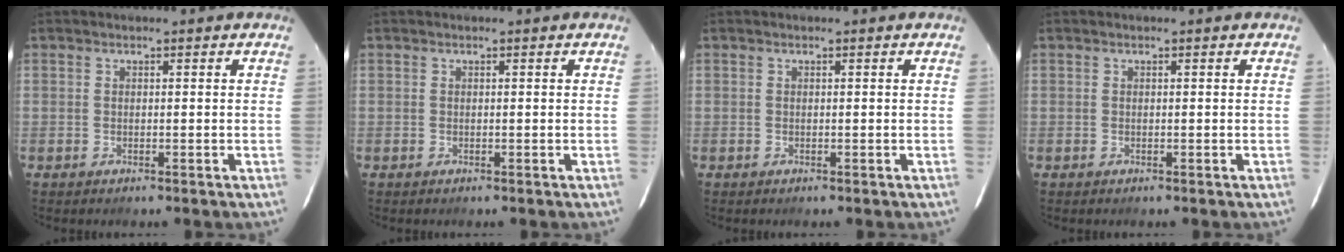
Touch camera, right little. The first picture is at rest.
{"total": 0.0}
{"total": 0.0}
{"total": 0.0}